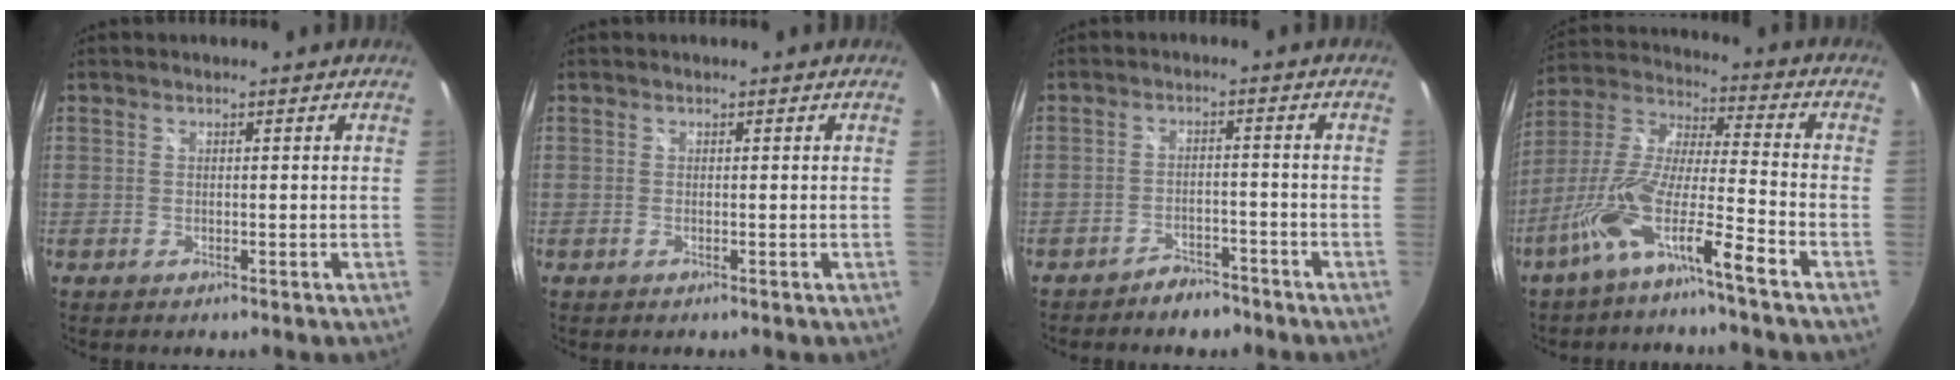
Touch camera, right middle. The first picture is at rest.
{"total": 0.0}
{"total": 4.7, "force": [-4.1, 2.0, 1.2], "torque": [-0.034, 0.010, -0.056]}
{"total": 12.1, "force": [-7.6, 0.4, 9.5], "torque": [-0.189, -0.003, -0.145]}